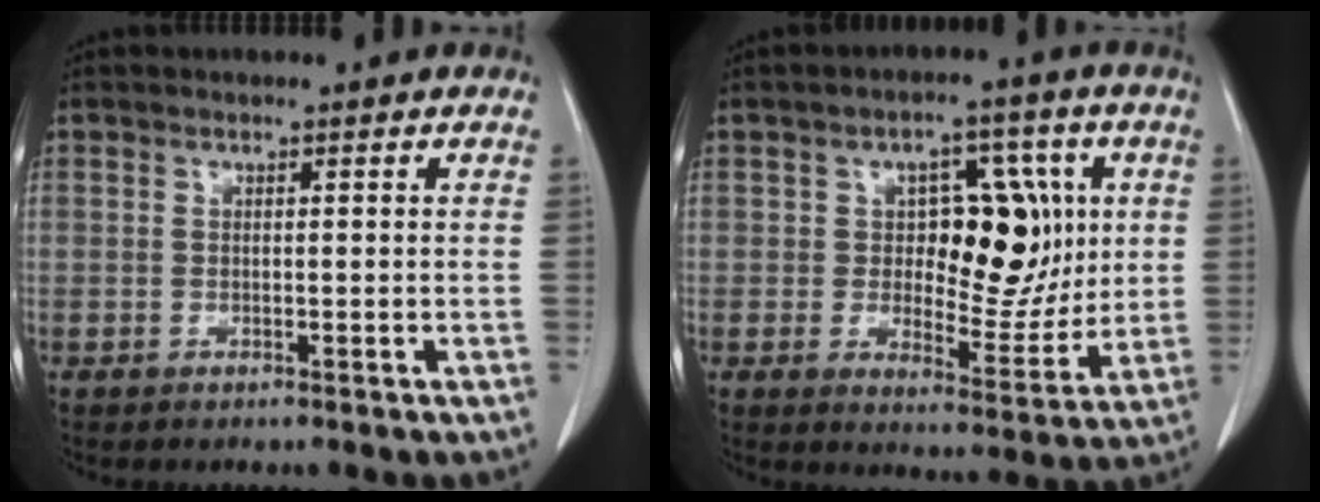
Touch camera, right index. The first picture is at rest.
{"total": 12.5, "force": [2.2, 6.5, 10.5], "torque": [-0.135, 0.020, 0.042]}